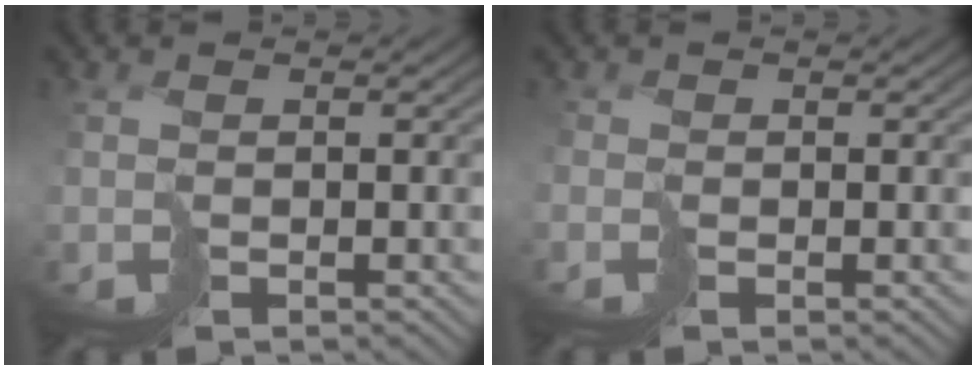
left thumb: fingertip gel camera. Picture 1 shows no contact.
{"total": 1.0, "force": [-0.2, -0.3, -1.0], "torque": [0.030, 0.003, -0.007]}